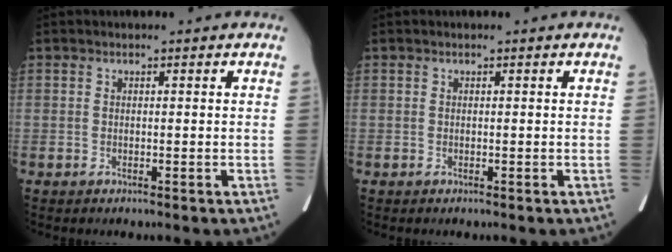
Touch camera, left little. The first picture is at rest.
{"total": 0.0}